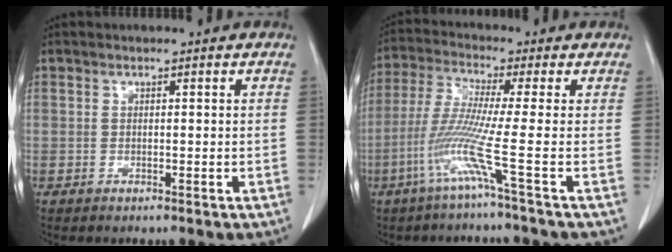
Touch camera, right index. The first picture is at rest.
{"total": 8.3, "force": [-3.4, -2.2, 7.2], "torque": [-0.153, -0.016, -0.079]}